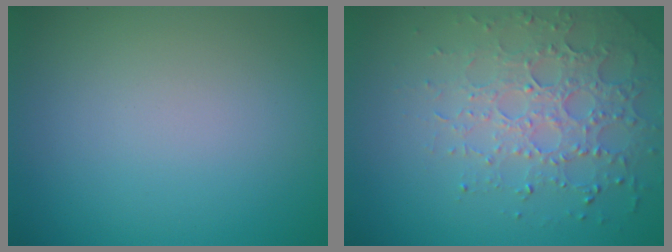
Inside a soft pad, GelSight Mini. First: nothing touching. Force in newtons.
{"total": 4.4, "press": 3.6, "slide": 2.6}